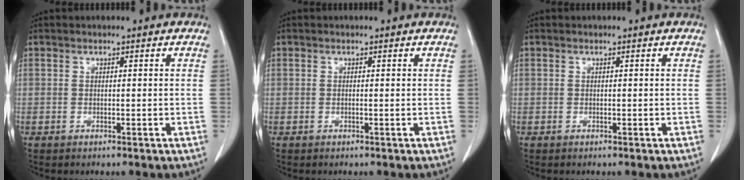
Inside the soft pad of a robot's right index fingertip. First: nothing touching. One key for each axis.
{"total": 0.0}
{"total": 0.0}